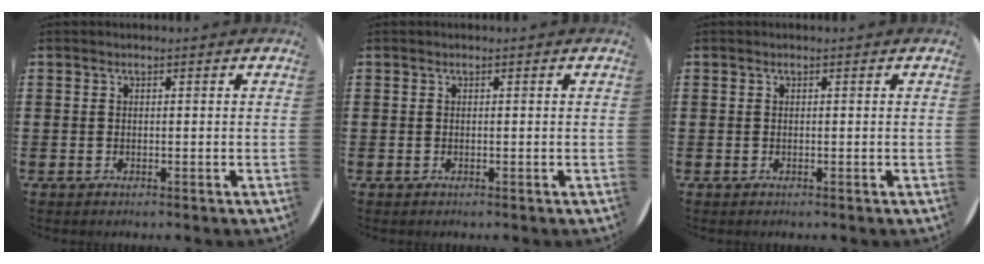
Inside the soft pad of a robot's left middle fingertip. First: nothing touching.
{"total": 0.0}
{"total": 0.0}